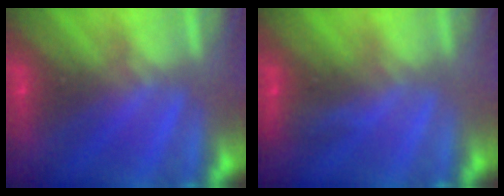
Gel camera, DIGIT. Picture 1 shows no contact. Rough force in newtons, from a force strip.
{"total": 2.9}